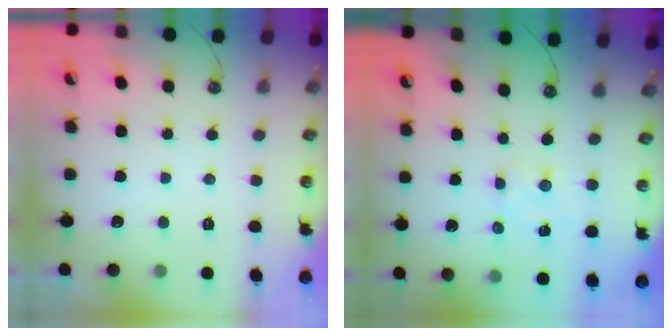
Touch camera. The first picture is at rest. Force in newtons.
{"total": 1.7, "press": 1.6, "slide": 0.3}